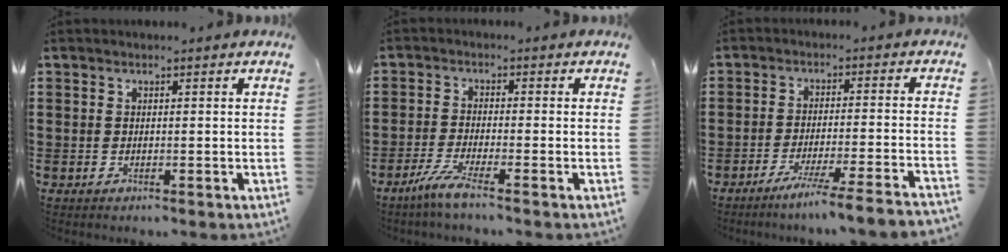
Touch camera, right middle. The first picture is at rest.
{"total": 4.3, "force": [-3.1, 0.0, 3.0], "torque": [-0.068, -0.013, -0.061]}
{"total": 6.0, "force": [-5.3, -1.2, 2.7], "torque": [-0.038, -0.020, -0.098]}